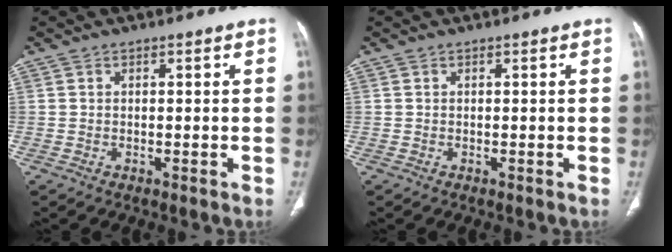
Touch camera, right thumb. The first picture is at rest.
{"total": 0.0}